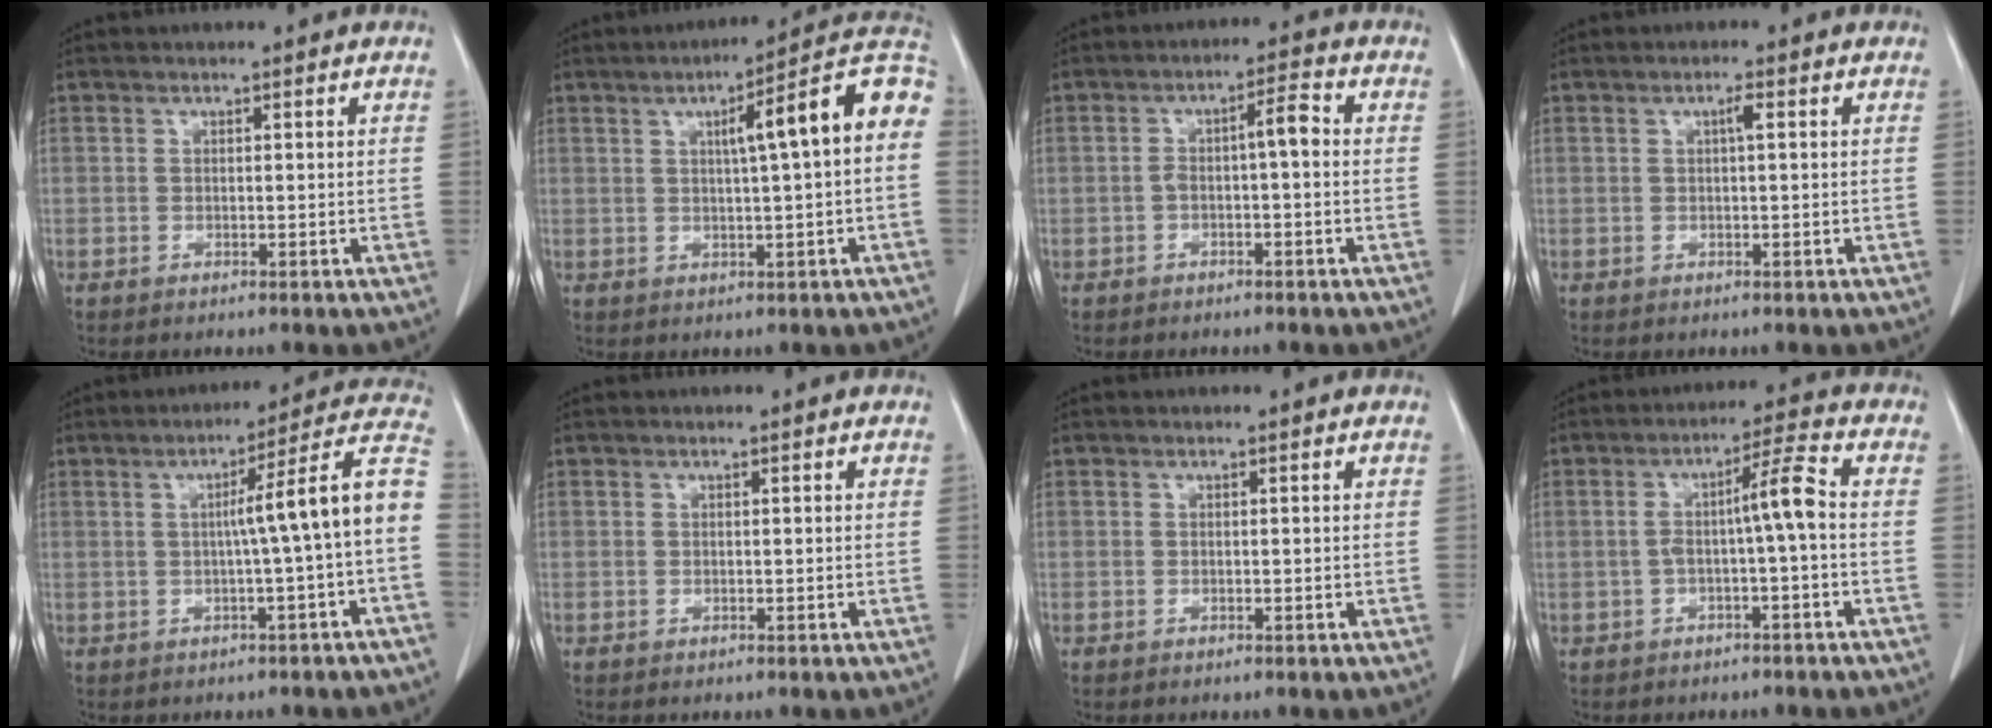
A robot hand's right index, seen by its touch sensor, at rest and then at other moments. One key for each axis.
{"total": 12.0, "fx": 2.1, "fy": 0.5, "fz": 11.8, "tx": -0.161, "ty": 0.033, "tz": 0.023}
{"total": 4.1, "fx": -0.3, "fy": 0.7, "fz": 4.0, "tx": -0.065, "ty": 0.018, "tz": -0.006}
{"total": 1.2, "fx": 0.3, "fy": 0.1, "fz": 1.2, "tx": -0.024, "ty": 0.003, "tz": 0.005}
{"total": 10.4, "fx": -0.9, "fy": -1.3, "fz": 10.3, "tx": -0.134, "ty": 0.026, "tz": -0.017}
{"total": 0.0}
{"total": 0.0}
{"total": 5.5, "fx": -0.5, "fy": -0.1, "fz": 5.4, "tx": -0.090, "ty": 0.023, "tz": -0.007}